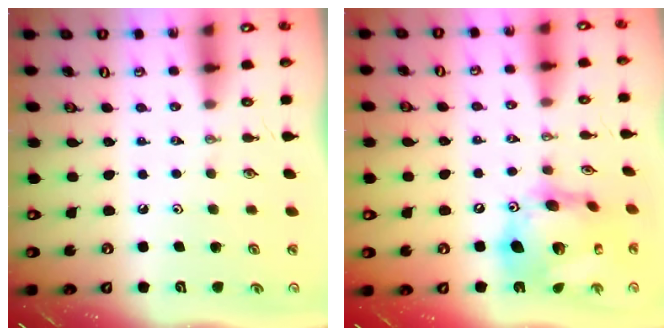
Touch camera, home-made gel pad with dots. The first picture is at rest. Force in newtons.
{"total": 19.2, "press": 19.1, "slide": 2.0}